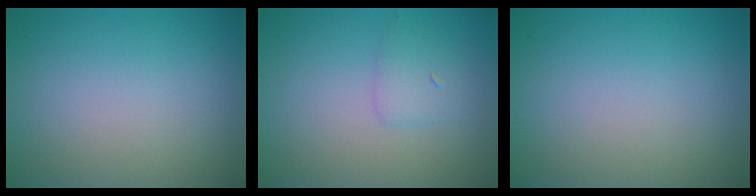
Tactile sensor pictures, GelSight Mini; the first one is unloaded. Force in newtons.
{"total": 1.5, "press": 1.5, "slide": 0.2}
{"total": 0.0}